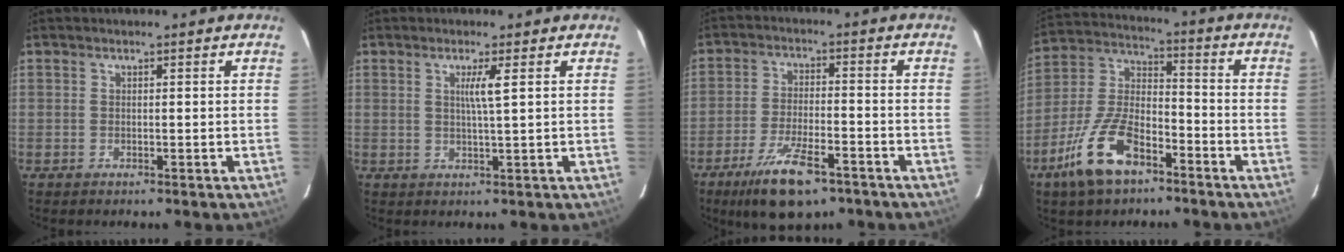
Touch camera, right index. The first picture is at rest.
{"total": 2.8, "force": [0.9, -0.6, 2.6], "torque": [-0.051, -0.003, 0.015]}
{"total": 10.7, "force": [-6.9, 2.9, 7.6], "torque": [-0.143, -0.016, -0.116]}
{"total": 13.1, "force": [-7.9, 5.4, 9.0], "torque": [-0.199, 0.002, -0.151]}